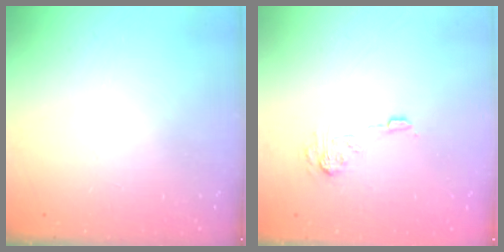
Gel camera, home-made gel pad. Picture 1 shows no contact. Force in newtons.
{"total": 8.1, "press": 8.1, "slide": 0.7}